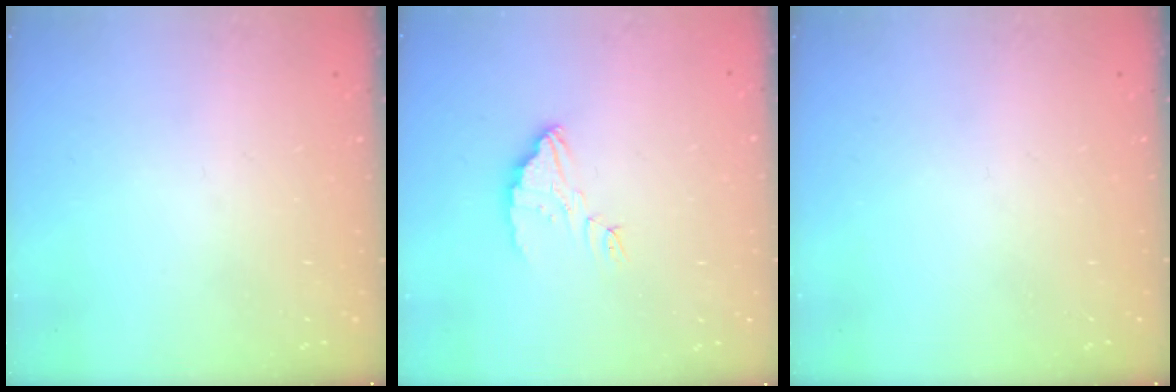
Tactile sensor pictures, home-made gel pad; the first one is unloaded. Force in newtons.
{"total": 3.6, "press": 3.6, "slide": 0.2}
{"total": 0.0}